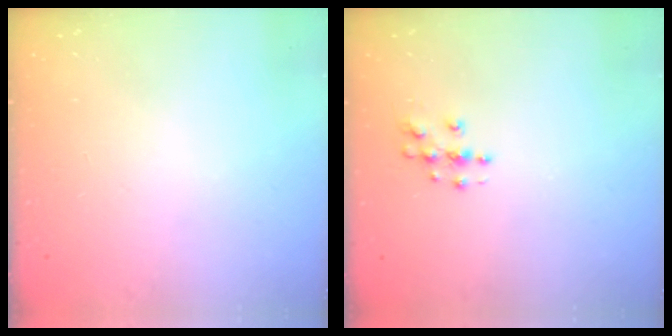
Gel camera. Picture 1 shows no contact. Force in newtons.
{"total": 3.9, "press": 3.9, "slide": 0.3}